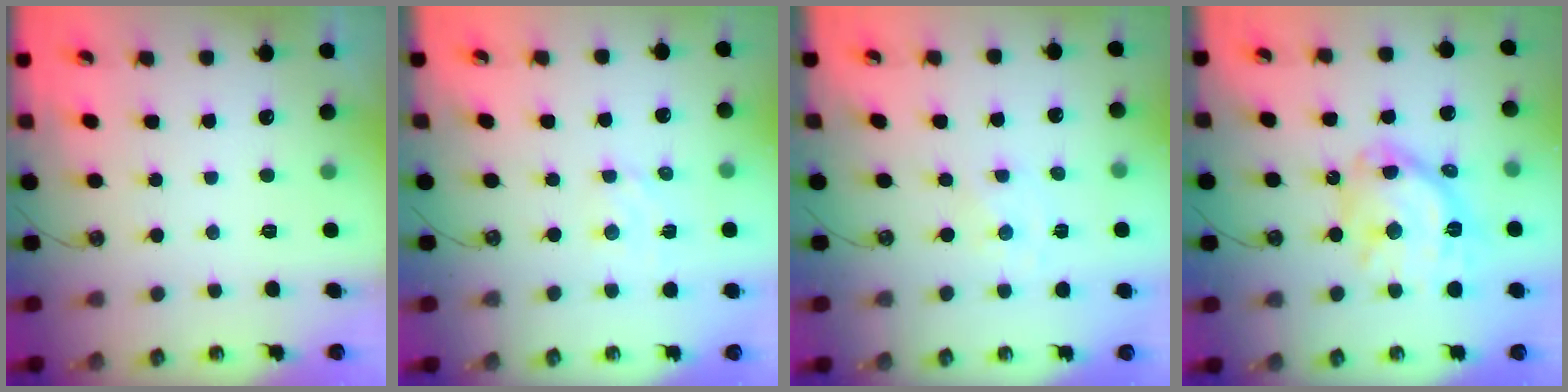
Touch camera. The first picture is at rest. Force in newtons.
{"total": 2.3, "press": 2.3, "slide": 0.4}
{"total": 0.0}
{"total": 17.6, "press": 17.5, "slide": 1.7}